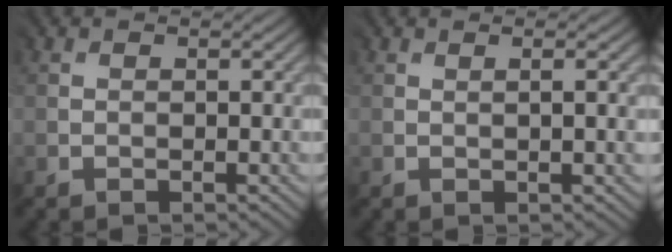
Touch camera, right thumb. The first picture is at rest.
{"total": 0.7, "force": [0.3, -0.6, 0.3], "torque": [-0.004, 0.005, 0.006]}